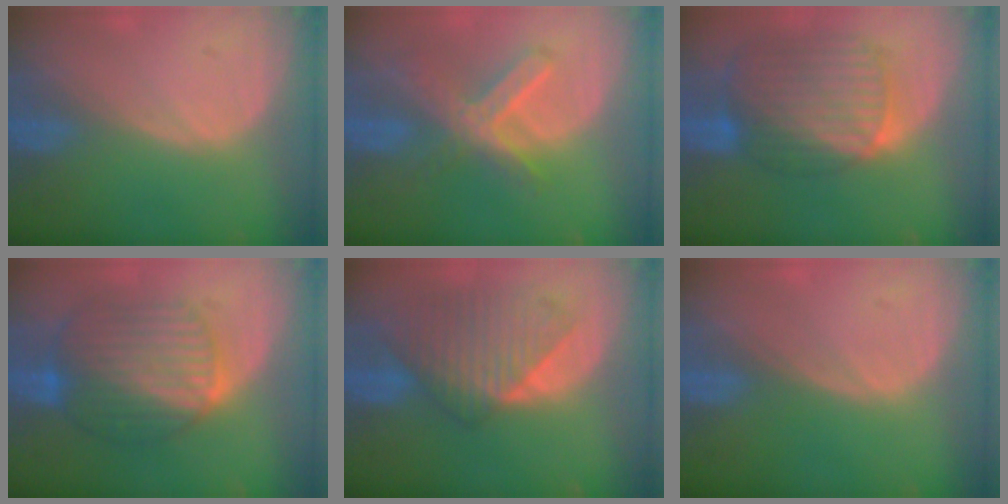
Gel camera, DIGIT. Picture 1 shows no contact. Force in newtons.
{"total": 7.4, "press": 6.4, "slide": 3.9}
{"total": 10.6, "press": 9.1, "slide": 5.4}
{"total": 10.1, "press": 10.0, "slide": 0.9}
{"total": 8.9, "press": 8.0, "slide": 3.7}
{"total": 0.0}